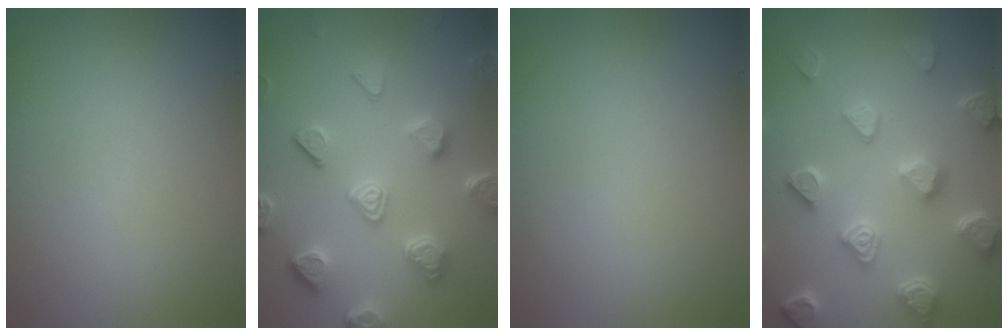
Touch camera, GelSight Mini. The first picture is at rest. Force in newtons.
{"total": 5.8, "press": 5.0, "slide": 3.0}
{"total": 0.0}
{"total": 6.1, "press": 5.3, "slide": 3.0}